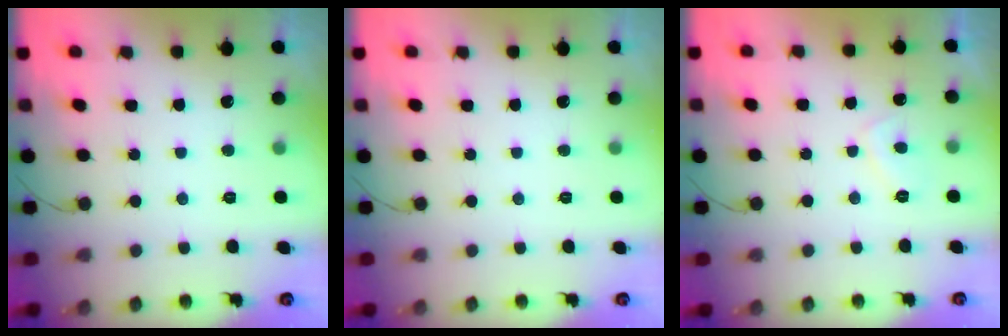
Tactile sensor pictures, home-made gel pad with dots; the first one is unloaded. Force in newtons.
{"total": 0.0}
{"total": 2.6, "press": 2.6, "slide": 0.5}